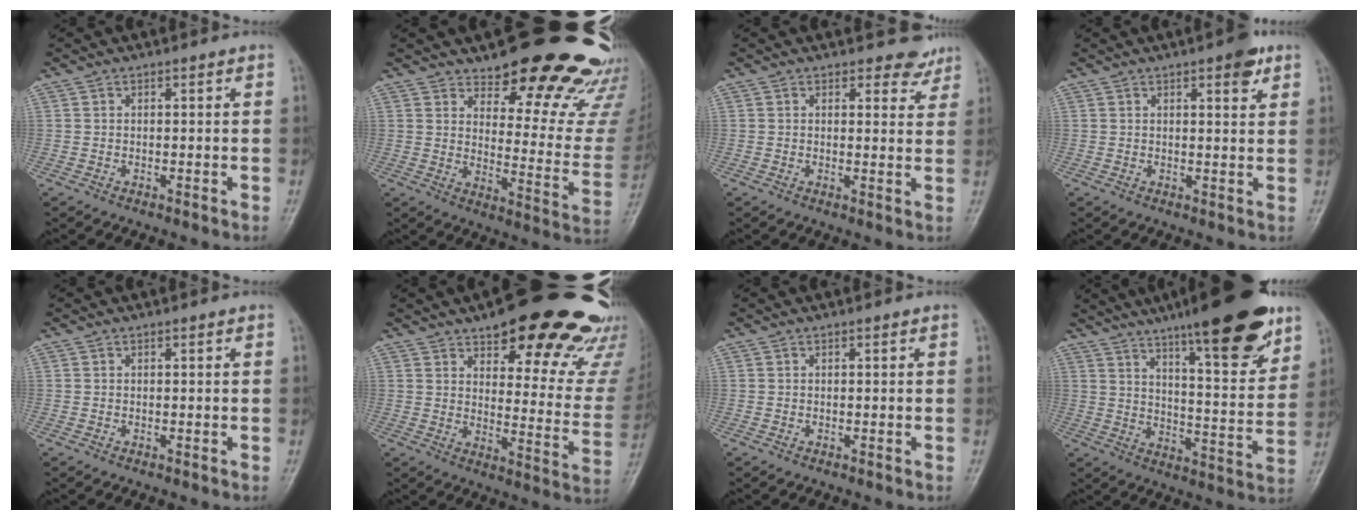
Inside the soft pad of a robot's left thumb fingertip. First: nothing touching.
{"total": 23.8, "force": [21.0, 6.6, 8.9], "torque": [-0.064, -0.178, 0.258]}
{"total": 4.5, "force": [3.9, 2.1, 0.4], "torque": [0.020, -0.031, 0.035]}
{"total": 4.3, "force": [2.5, 1.4, 3.2], "torque": [-0.035, -0.011, 0.030]}
{"total": 0.0}
{"total": 27.0, "force": [20.0, 9.3, 15.7], "torque": [-0.153, -0.098, 0.247]}
{"total": 0.0}
{"total": 22.0, "force": [14.3, 4.9, 15.9], "torque": [-0.207, -0.062, 0.216]}